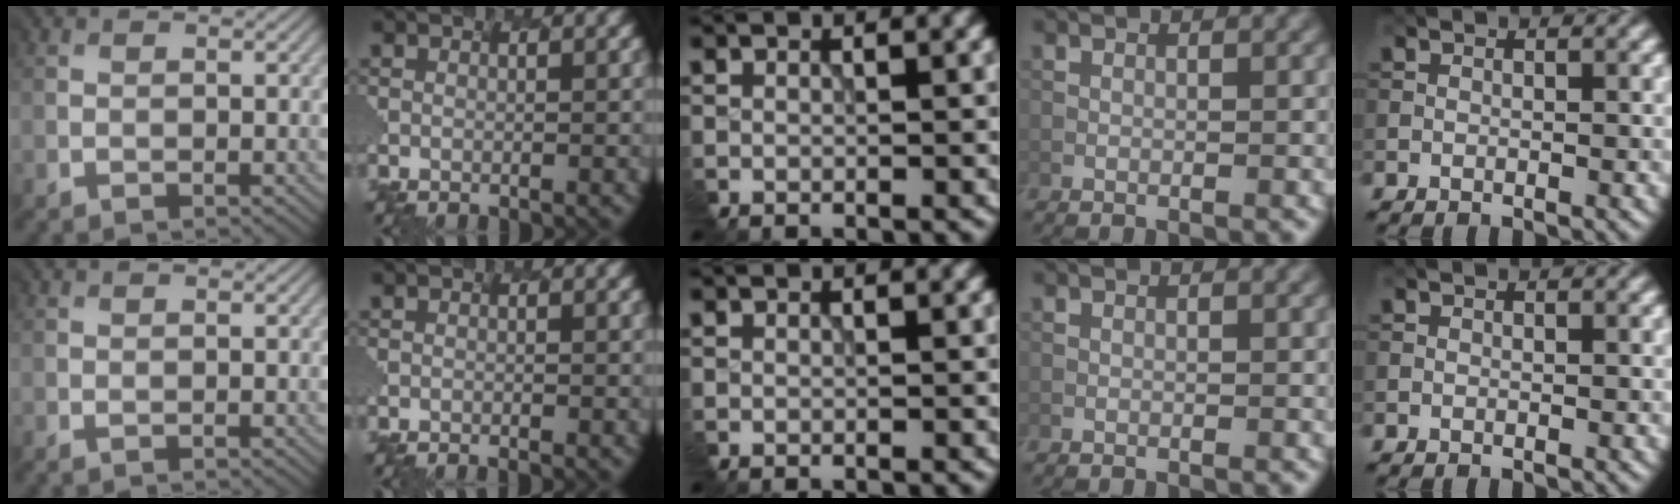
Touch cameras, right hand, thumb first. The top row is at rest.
{"index": {"total": 1.0, "force": [-0.9, -0.1, 0.4], "torque": [0.000, -0.005, -0.003]}}